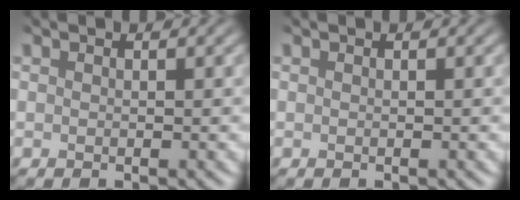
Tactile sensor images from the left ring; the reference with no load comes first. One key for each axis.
{"total": 0.0}